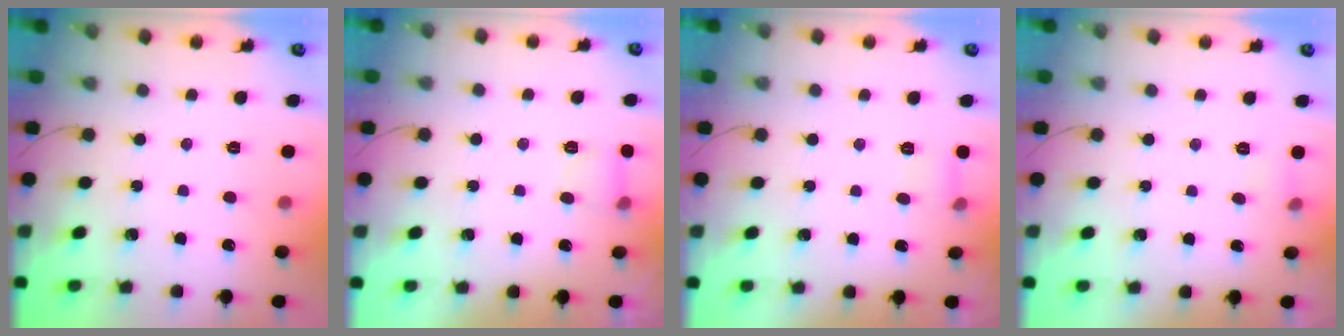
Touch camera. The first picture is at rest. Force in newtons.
{"total": 3.8, "press": 3.6, "slide": 1.1}
{"total": 3.7, "press": 3.5, "slide": 1.1}
{"total": 3.1, "press": 2.9, "slide": 1.1}